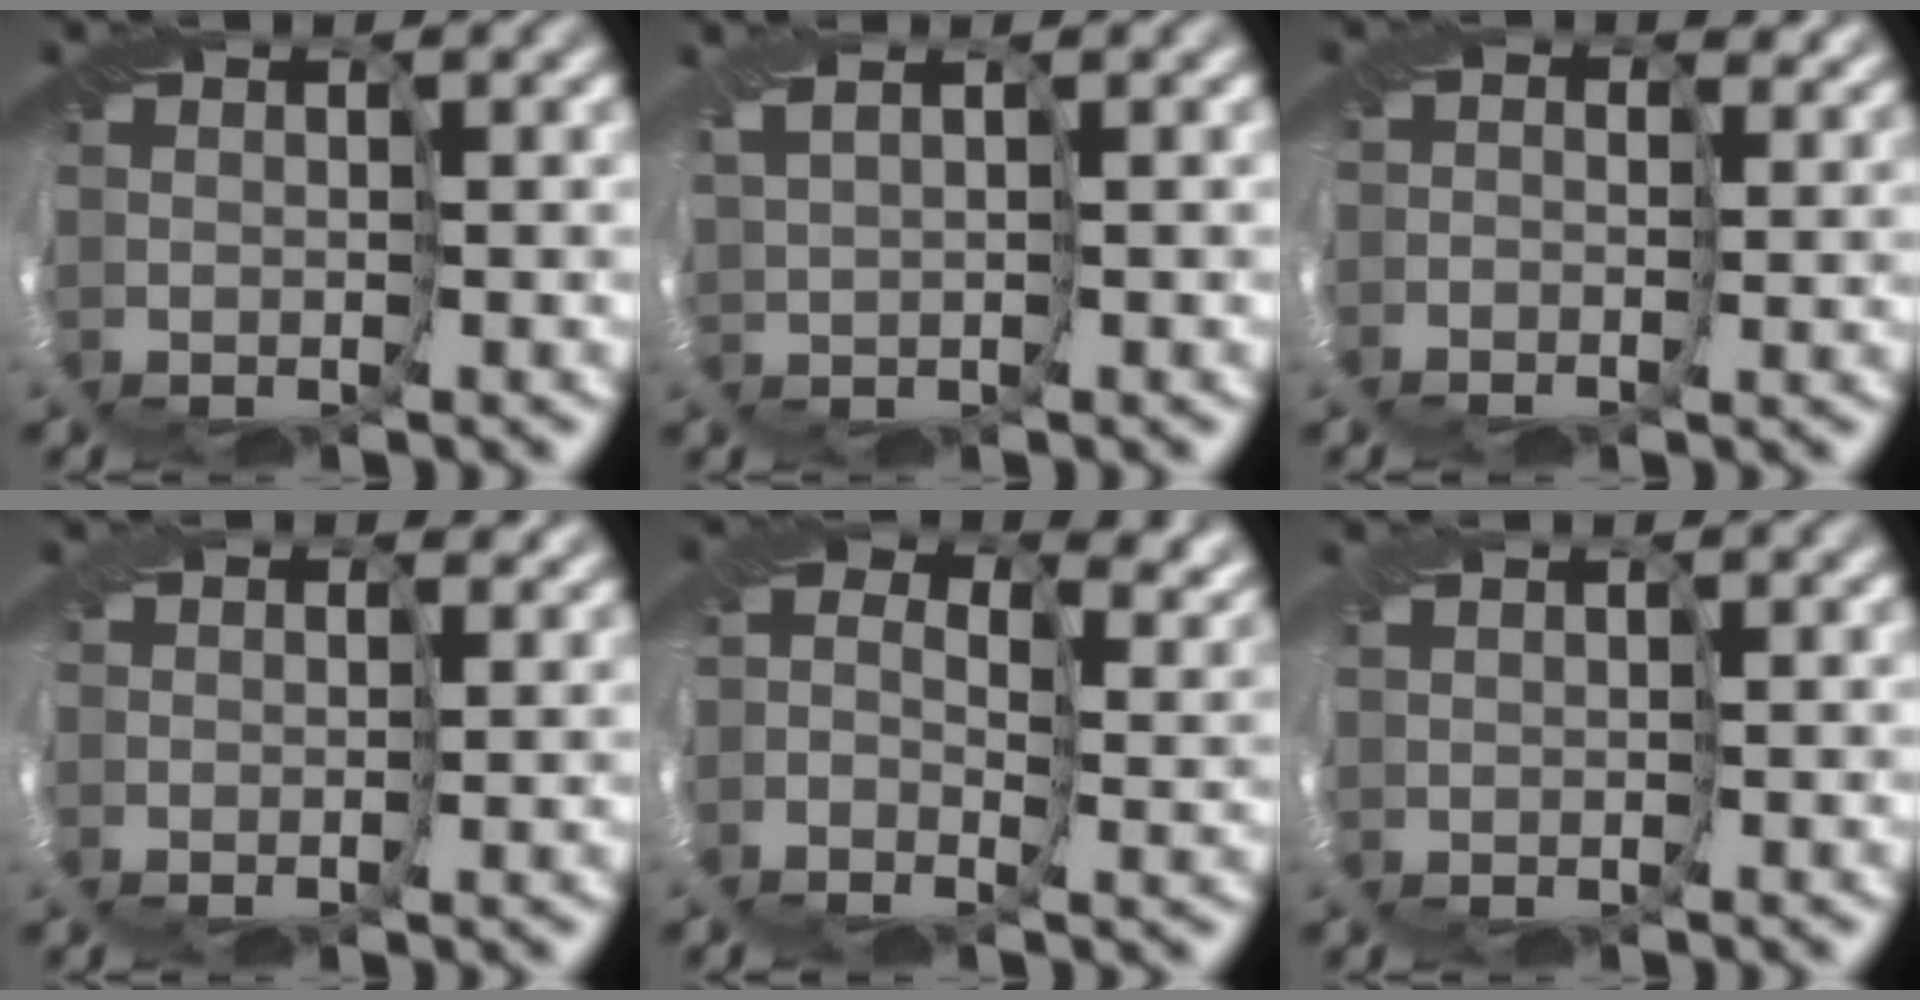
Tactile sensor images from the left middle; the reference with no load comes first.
{"total": 1.7, "force": [0.6, 0.4, 1.5], "torque": [-0.036, 0.005, 0.014]}
{"total": 3.2, "force": [1.5, 2.6, 1.3], "torque": [-0.023, 0.006, 0.023]}
{"total": 2.2, "force": [1.7, 1.2, 0.5], "torque": [-0.011, 0.004, 0.021]}
{"total": 8.5, "force": [2.3, 6.0, 5.5], "torque": [-0.075, 0.011, 0.028]}
{"total": 0.0}